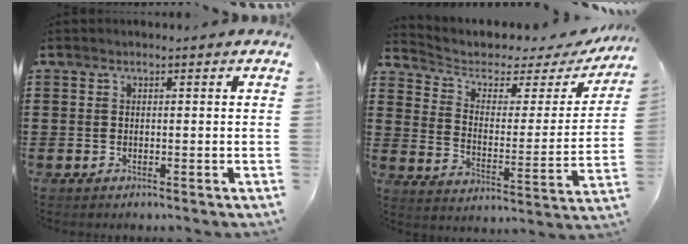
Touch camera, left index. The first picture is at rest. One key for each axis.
{"total": 3.4, "fx": 2.3, "fy": 2.0, "fz": 1.6, "tx": -0.051, "ty": -0.015, "tz": 0.032}